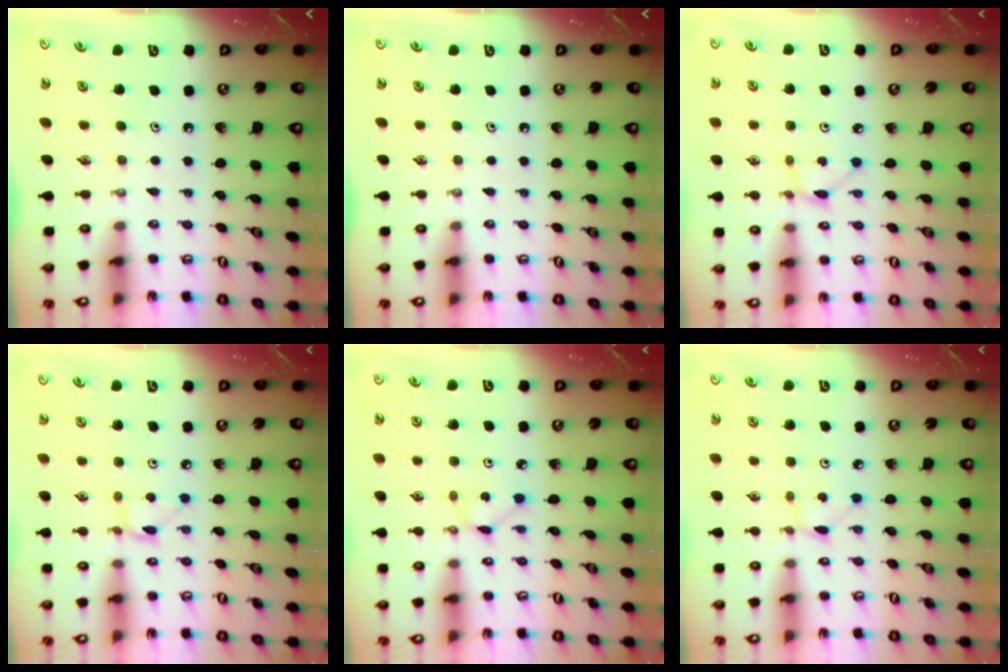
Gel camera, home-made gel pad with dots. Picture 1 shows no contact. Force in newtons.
{"total": 0.0}
{"total": 1.8, "press": 1.8, "slide": 0.3}
{"total": 2.8, "press": 2.8, "slide": 0.3}
{"total": 1.7, "press": 1.7, "slide": 0.3}
{"total": 1.2, "press": 1.2, "slide": 0.1}